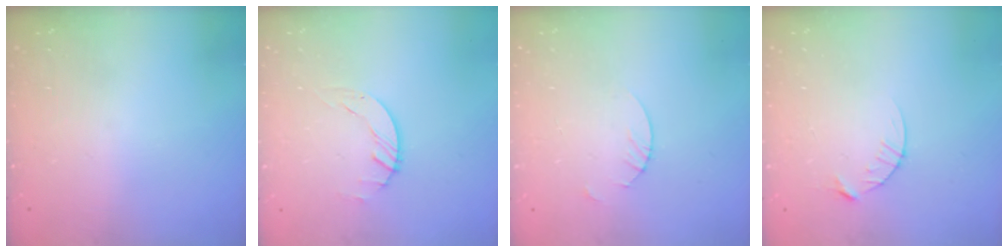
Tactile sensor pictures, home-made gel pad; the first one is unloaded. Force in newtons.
{"total": 1.7, "press": 1.7, "slide": 0.1}
{"total": 1.8, "press": 1.8, "slide": 0.2}
{"total": 4.1, "press": 4.1, "slide": 0.5}